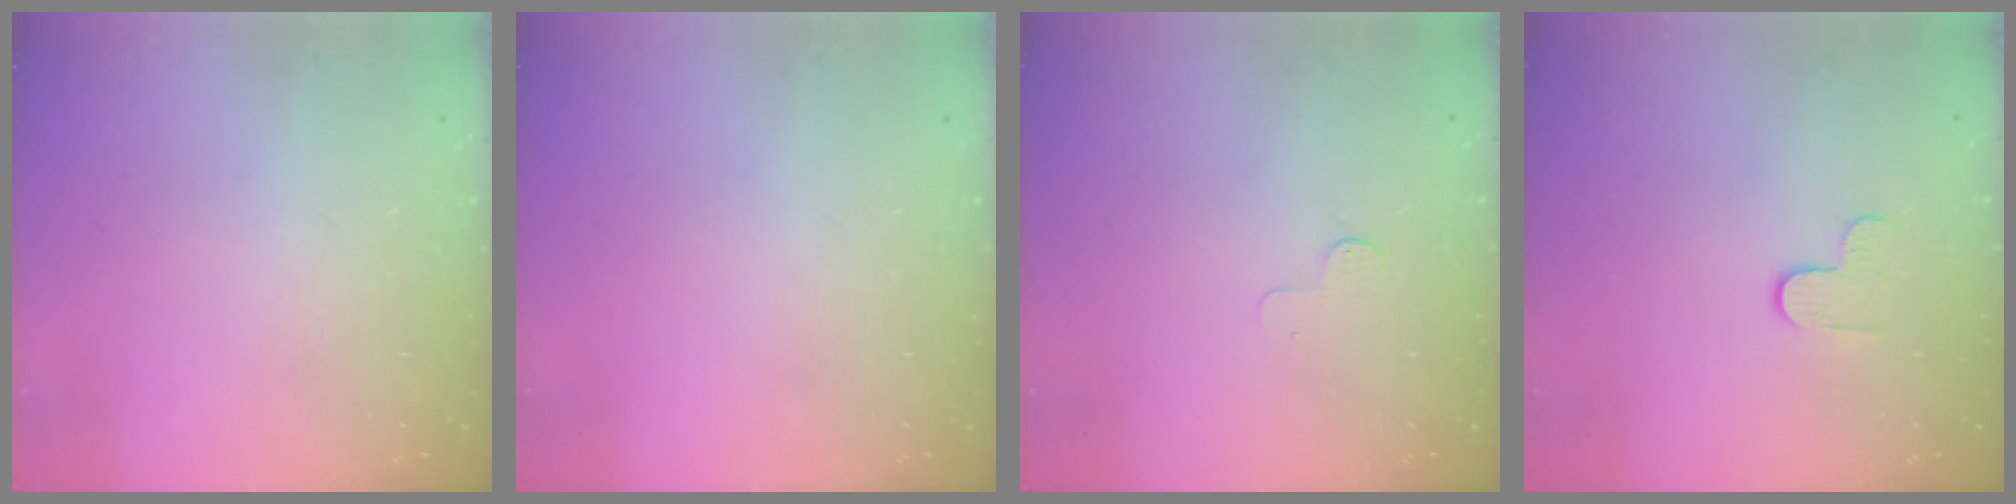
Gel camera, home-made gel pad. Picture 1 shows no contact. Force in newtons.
{"total": 0.0}
{"total": 2.6, "press": 2.6, "slide": 0.3}
{"total": 3.1, "press": 3.1, "slide": 0.4}